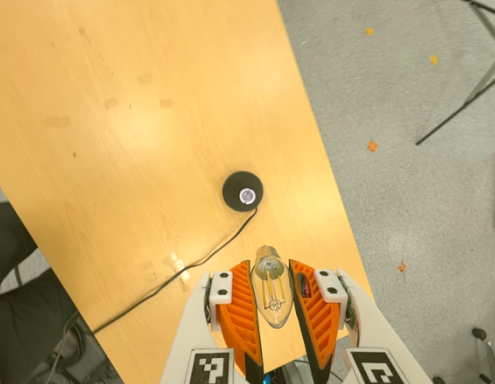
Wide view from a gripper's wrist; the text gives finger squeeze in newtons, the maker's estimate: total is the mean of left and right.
{"total": 11.3, "left": 11.7, "right": 10.9}